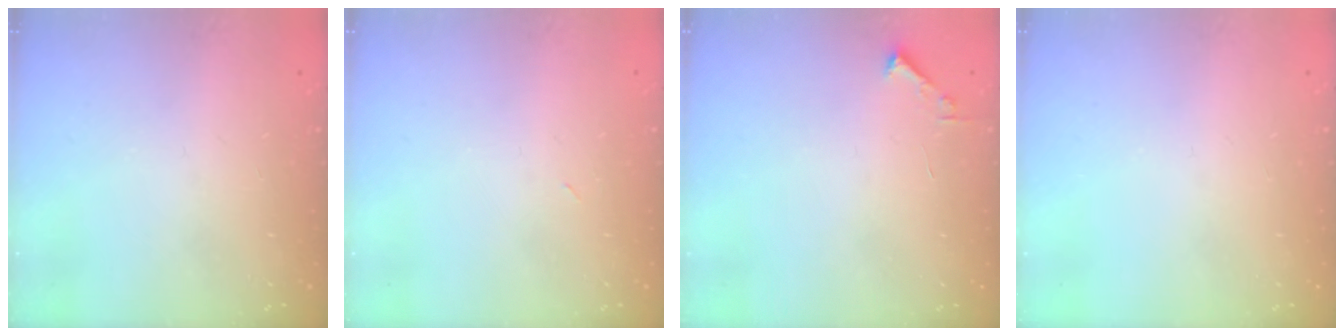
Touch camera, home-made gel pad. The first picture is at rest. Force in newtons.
{"total": 2.9, "press": 2.9, "slide": 0.7}
{"total": 1.7, "press": 1.7, "slide": 0.2}
{"total": 0.0}